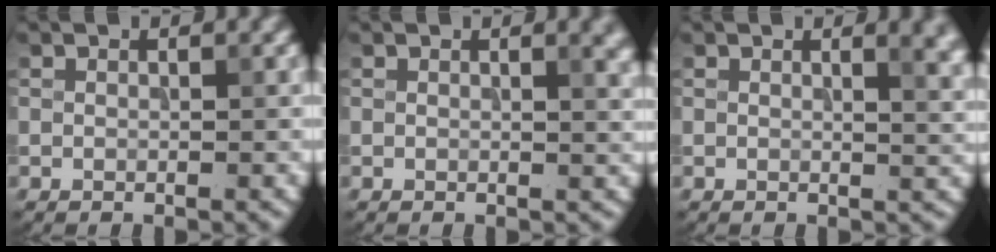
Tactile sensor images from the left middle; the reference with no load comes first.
{"total": 1.8, "force": [1.0, 0.4, 1.4], "torque": [-0.016, -0.002, 0.017]}
{"total": 3.0, "force": [1.6, 1.0, 2.4], "torque": [-0.021, 0.001, 0.021]}